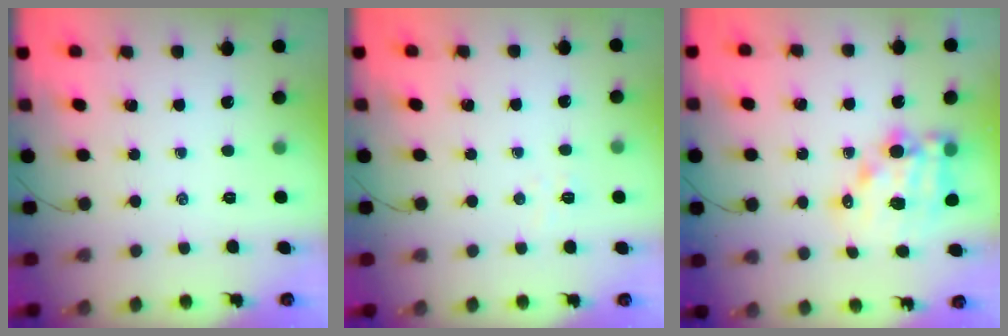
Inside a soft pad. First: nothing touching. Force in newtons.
{"total": 3.7, "press": 3.7, "slide": 0.8}
{"total": 11.9, "press": 11.6, "slide": 2.9}